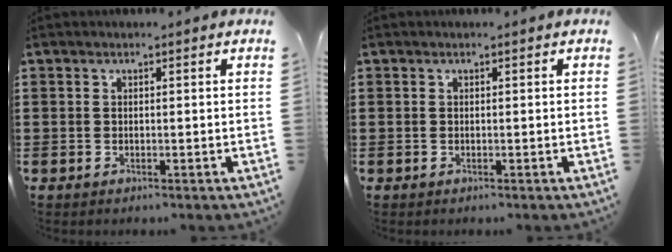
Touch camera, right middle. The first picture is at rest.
{"total": 0.0}